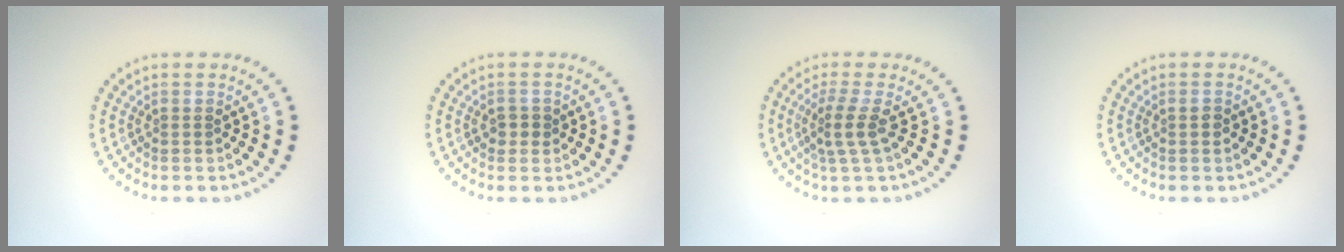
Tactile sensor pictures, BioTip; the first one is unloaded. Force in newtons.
{"total": 1.3, "press": 1.2, "slide": 0.5}
{"total": 2.7, "press": 1.9, "slide": 1.9}
{"total": 0.7, "press": 0.7, "slide": 0.0}